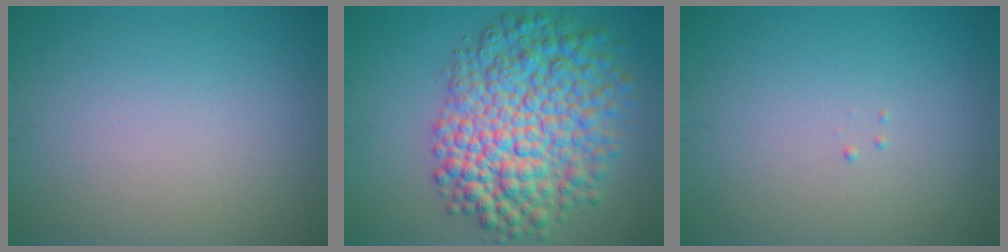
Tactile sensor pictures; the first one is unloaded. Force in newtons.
{"total": 10.0, "press": 10.0, "slide": 0.3}
{"total": 0.0}